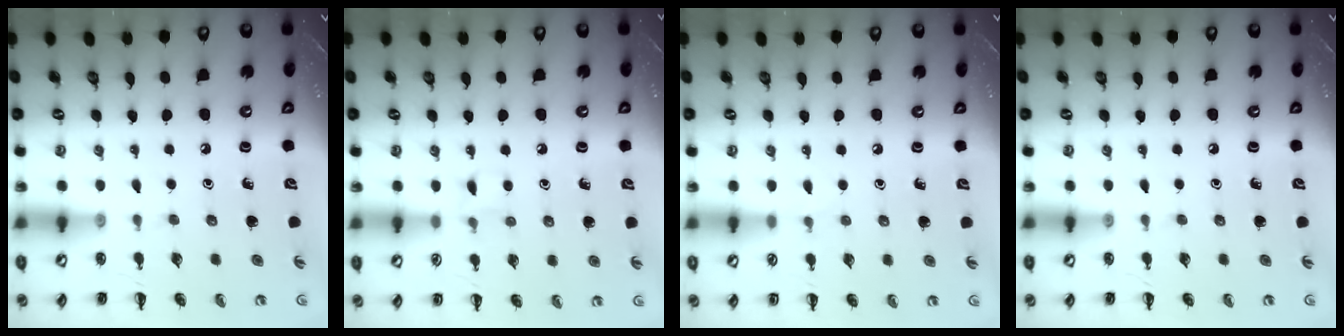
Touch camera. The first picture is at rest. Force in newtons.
{"total": 5.6, "press": 5.3, "slide": 1.9}
{"total": 3.1, "press": 2.9, "slide": 1.1}
{"total": 0.0}